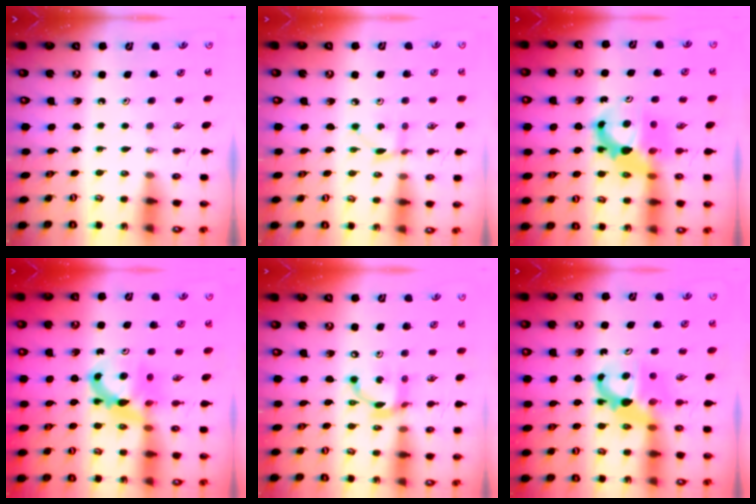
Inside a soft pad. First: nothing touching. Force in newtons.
{"total": 2.6, "press": 2.6, "slide": 0.3}
{"total": 9.2, "press": 9.2, "slide": 0.9}
{"total": 7.3, "press": 7.3, "slide": 0.5}
{"total": 11.7, "press": 11.7, "slide": 0.9}
{"total": 7.1, "press": 7.0, "slide": 0.5}